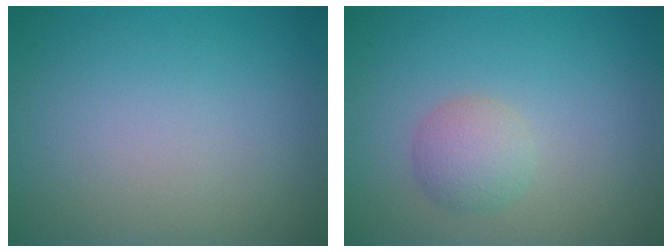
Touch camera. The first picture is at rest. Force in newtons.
{"total": 2.3, "press": 2.3, "slide": 0.0}